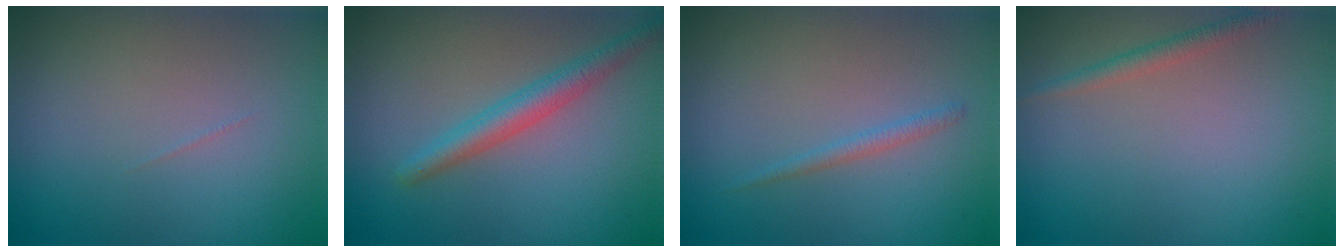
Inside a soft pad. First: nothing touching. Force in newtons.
{"total": 2.9, "press": 2.9, "slide": 0.1}
{"total": 1.0, "press": 1.0, "slide": 0.1}
{"total": 1.5, "press": 1.5, "slide": 0.0}